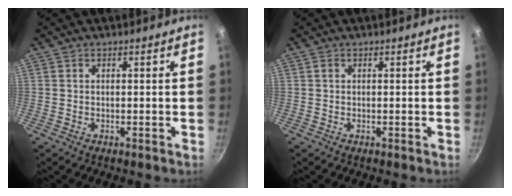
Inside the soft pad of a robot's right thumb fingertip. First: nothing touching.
{"total": 0.5, "force": [0.1, 0.4, 0.3], "torque": [-0.005, 0.002, 0.001]}